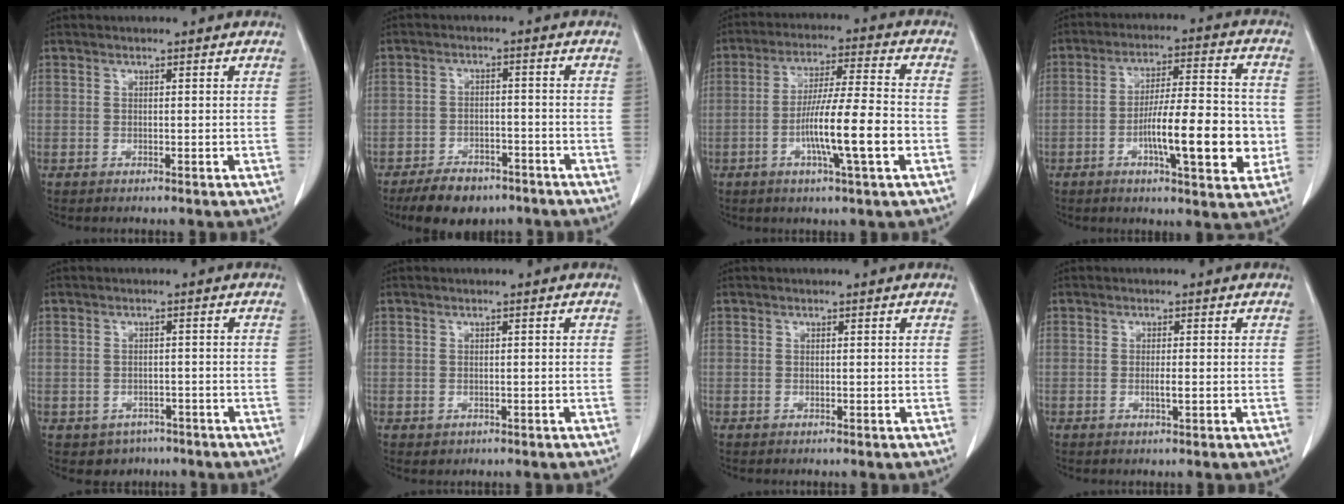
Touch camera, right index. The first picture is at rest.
{"total": 7.4, "force": [-5.8, 3.5, 3.0], "torque": [-0.049, 0.001, -0.093]}
{"total": 11.7, "force": [-3.4, 0.2, 11.2], "torque": [-0.197, -0.004, -0.063]}
{"total": 14.0, "force": [-3.3, 2.7, 13.4], "torque": [-0.212, 0.009, -0.052]}
{"total": 3.4, "force": [-2.0, 2.7, 0.0], "torque": [0.003, 0.011, -0.025]}
{"total": 0.5, "force": [-0.1, 0.5, 0.1], "torque": [-0.001, 0.001, 0.001]}
{"total": 0.0}
{"total": 1.3, "force": [-0.3, 0.1, 1.3], "torque": [-0.027, -0.003, -0.004]}